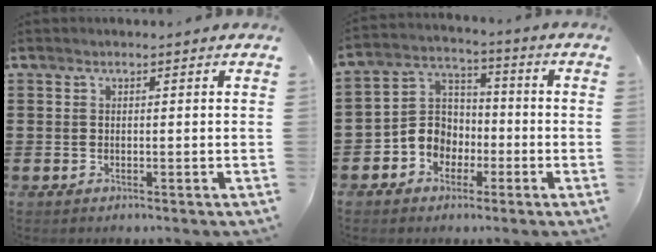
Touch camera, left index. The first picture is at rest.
{"total": 6.4, "force": [-2.4, 5.6, 1.9], "torque": [-0.071, 0.004, -0.053]}